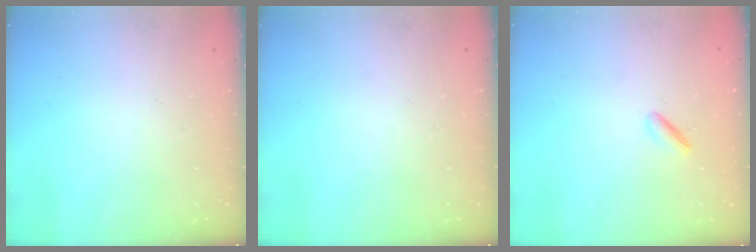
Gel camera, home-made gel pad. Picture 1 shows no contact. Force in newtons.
{"total": 0.0}
{"total": 2.1, "press": 1.9, "slide": 0.7}